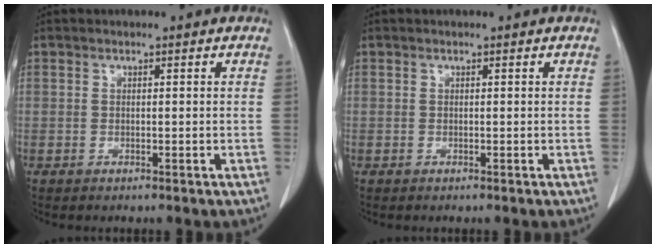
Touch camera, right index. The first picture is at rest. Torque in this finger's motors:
{"motor_torque": [0.00, 0.00, 0.00, 0.00]}